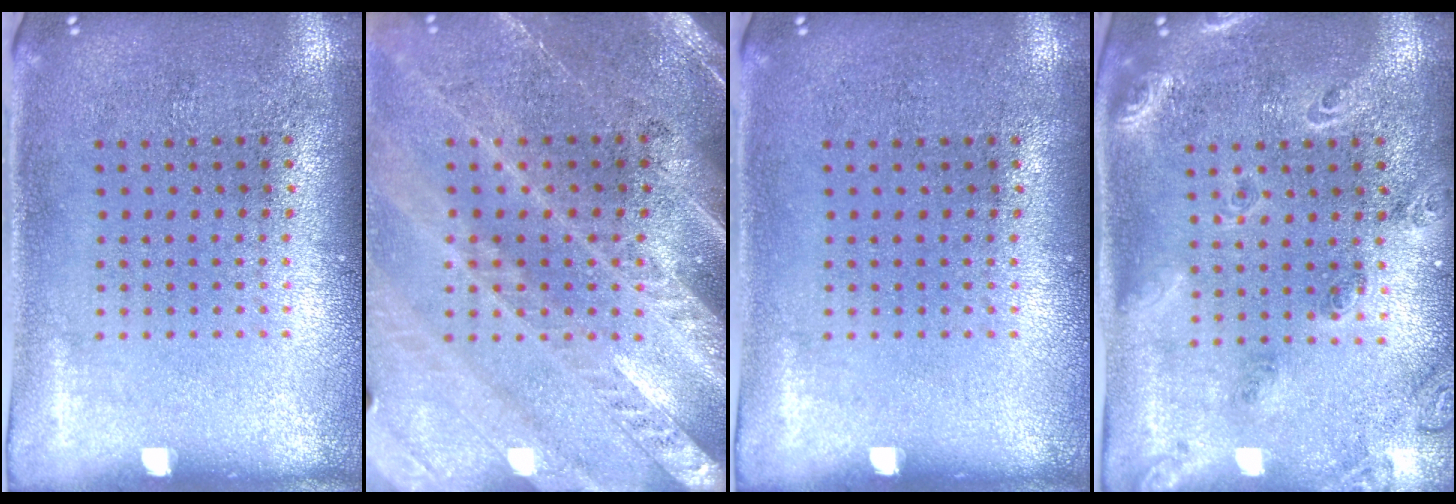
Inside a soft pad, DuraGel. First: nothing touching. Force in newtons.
{"total": 2.9, "press": 2.7, "slide": 1.2}
{"total": 0.0}
{"total": 1.8, "press": 1.6, "slide": 0.8}